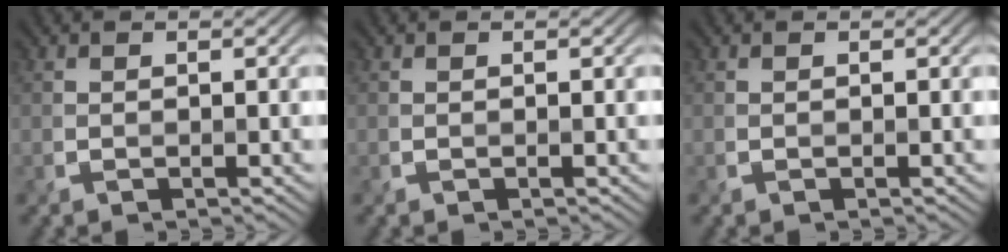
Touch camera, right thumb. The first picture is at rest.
{"total": 0.0}
{"total": 0.0}